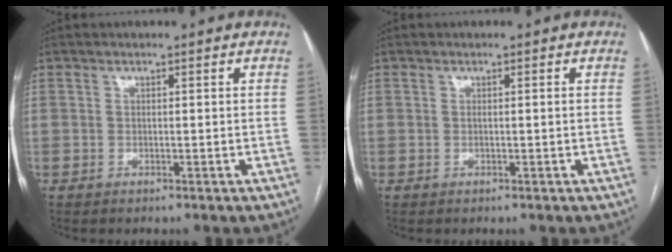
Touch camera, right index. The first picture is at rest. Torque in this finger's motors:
{"motor_torque": [-0.21, -0.04, -0.04, 0.00]}